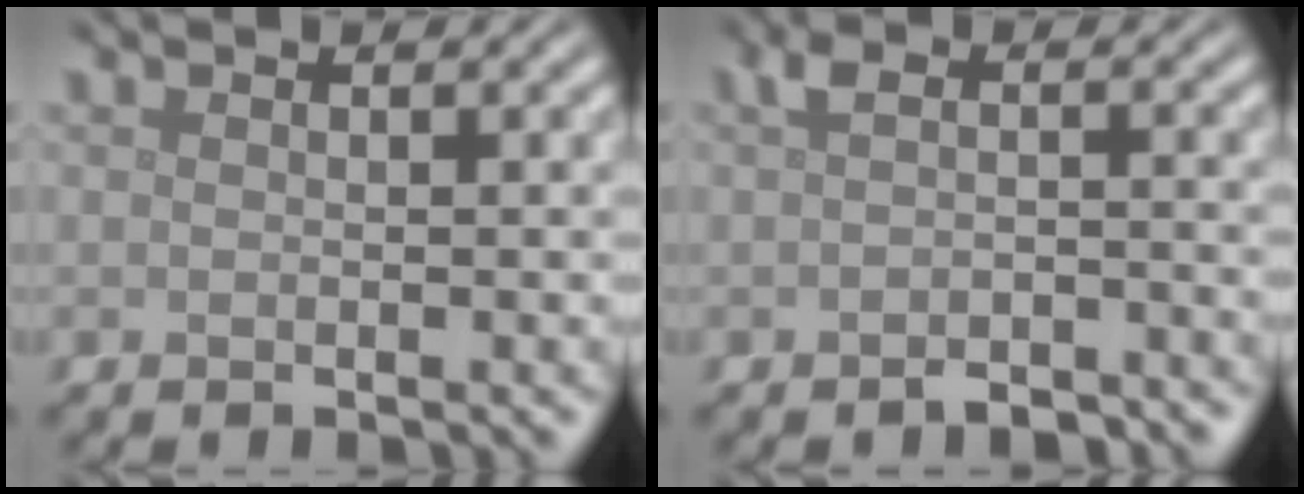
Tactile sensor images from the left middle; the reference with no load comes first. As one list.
[{"total": 2.6, "force": [-1.3, 1.3, 1.8], "torque": [-0.031, -0.002, -0.026]}]